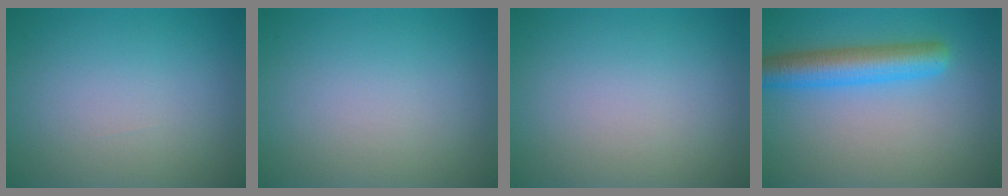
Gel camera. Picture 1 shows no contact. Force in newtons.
{"total": 0.0}
{"total": 0.0}
{"total": 5.1, "press": 5.1, "slide": 0.1}